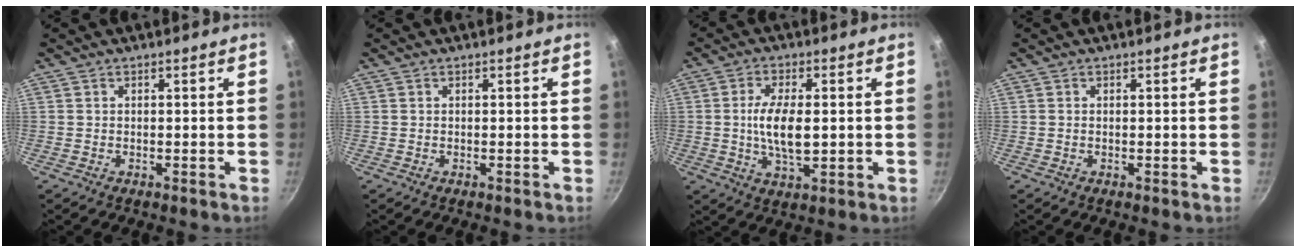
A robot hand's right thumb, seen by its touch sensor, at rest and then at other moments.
{"total": 0.0}
{"total": 9.0, "force": [0.1, 3.9, 8.1], "torque": [-0.149, 0.001, 0.002]}
{"total": 0.0}